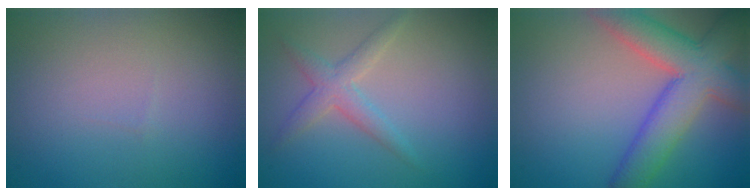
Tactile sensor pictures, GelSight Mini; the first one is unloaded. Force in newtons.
{"total": 2.3, "press": 2.3, "slide": 0.0}
{"total": 7.7, "press": 7.7, "slide": 0.4}